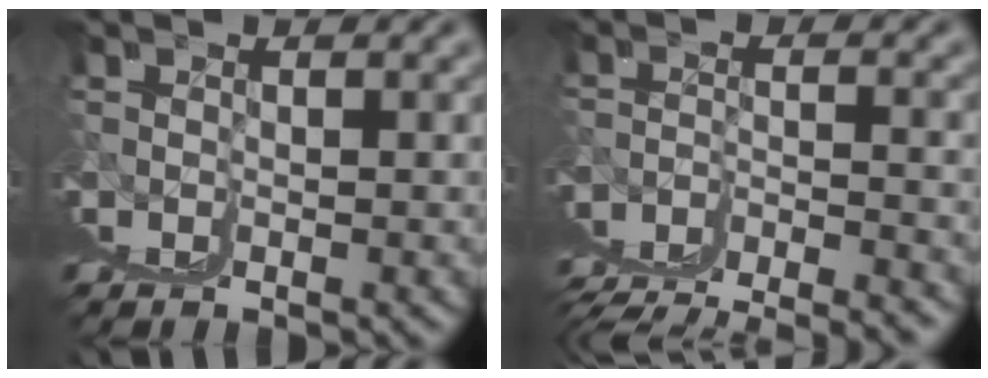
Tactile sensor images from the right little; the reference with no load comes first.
{"total": 2.3, "force": [0.8, -0.3, 2.2], "torque": [-0.040, 0.000, 0.018]}